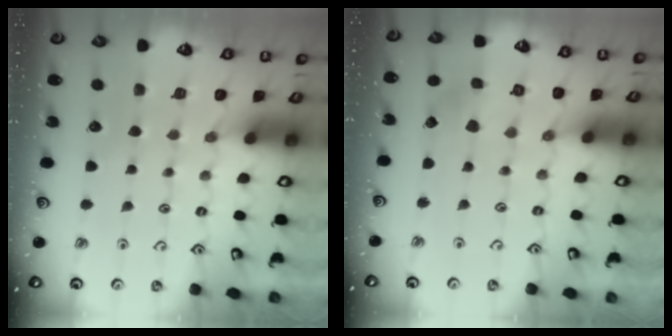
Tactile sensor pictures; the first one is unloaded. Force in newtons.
{"total": 2.4, "press": 2.4, "slide": 0.2}